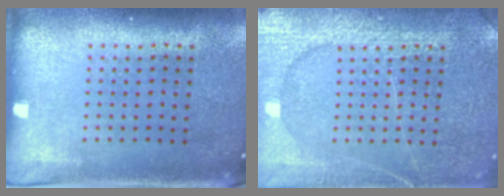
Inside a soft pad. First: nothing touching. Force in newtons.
{"total": 5.2, "press": 5.2, "slide": 0.8}